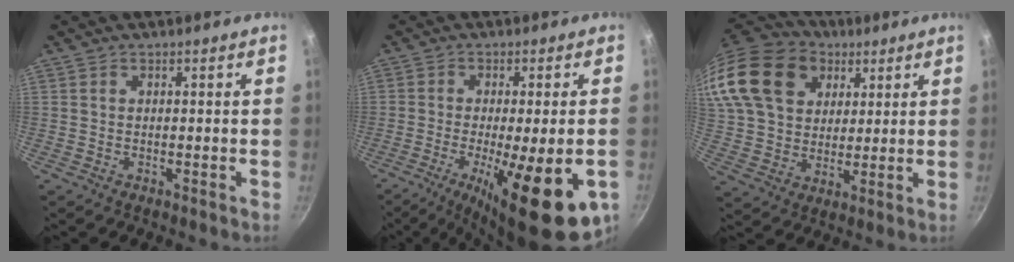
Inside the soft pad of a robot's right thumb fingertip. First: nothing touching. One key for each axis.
{"total": 19.1, "fx": -7.0, "fy": 5.1, "fz": 17.0, "tx": -0.245, "ty": -0.013, "tz": -0.094}
{"total": 26.5, "fx": 12.0, "fy": 19.3, "fz": 13.7, "tx": -0.304, "ty": 0.022, "tz": 0.223}